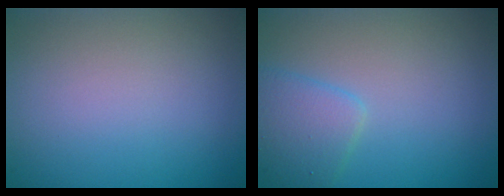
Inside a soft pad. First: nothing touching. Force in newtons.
{"total": 2.7, "press": 2.7, "slide": 0.1}